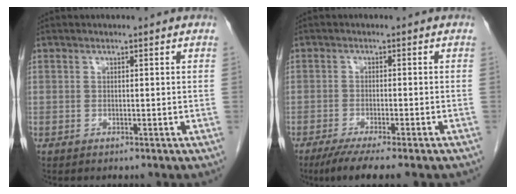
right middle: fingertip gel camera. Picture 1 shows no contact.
{"total": 9.2, "force": [-7.3, 0.7, 5.5], "torque": [-0.073, -0.018, -0.108]}